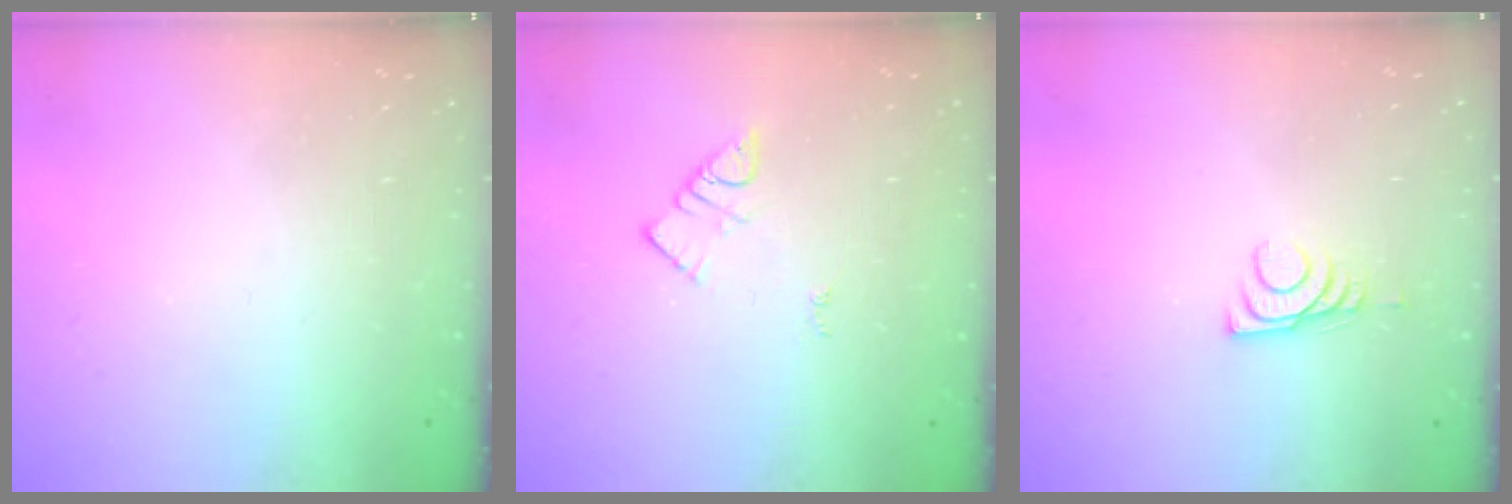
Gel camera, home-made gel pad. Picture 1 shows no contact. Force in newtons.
{"total": 3.0, "press": 3.0, "slide": 0.2}
{"total": 6.6, "press": 6.6, "slide": 0.9}